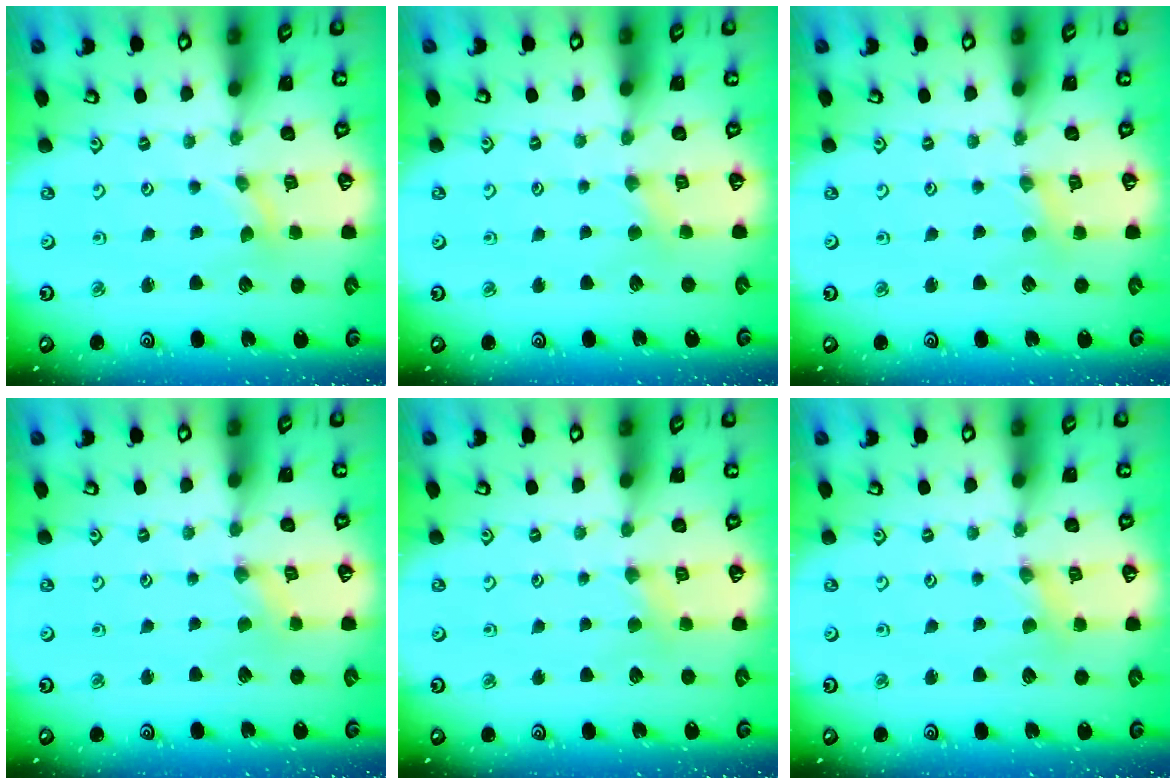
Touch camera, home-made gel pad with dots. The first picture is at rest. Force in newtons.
{"total": 1.6, "press": 1.6, "slide": 0.4}
{"total": 1.2, "press": 1.2, "slide": 0.3}
{"total": 0.6, "press": 0.6, "slide": 0.2}
{"total": 2.8, "press": 2.7, "slide": 0.6}
{"total": 1.4, "press": 1.3, "slide": 0.2}